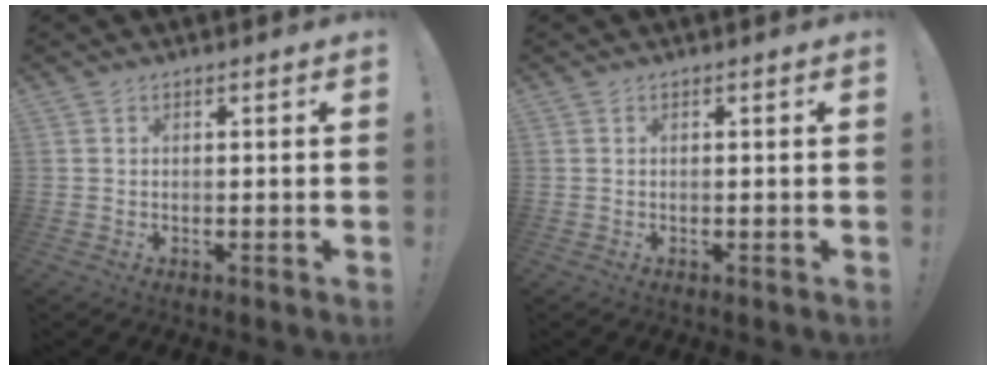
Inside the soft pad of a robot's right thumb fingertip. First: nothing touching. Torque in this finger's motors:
{"motor_torque": [0.00, 0.00, 0.00, -0.01, 0.00]}